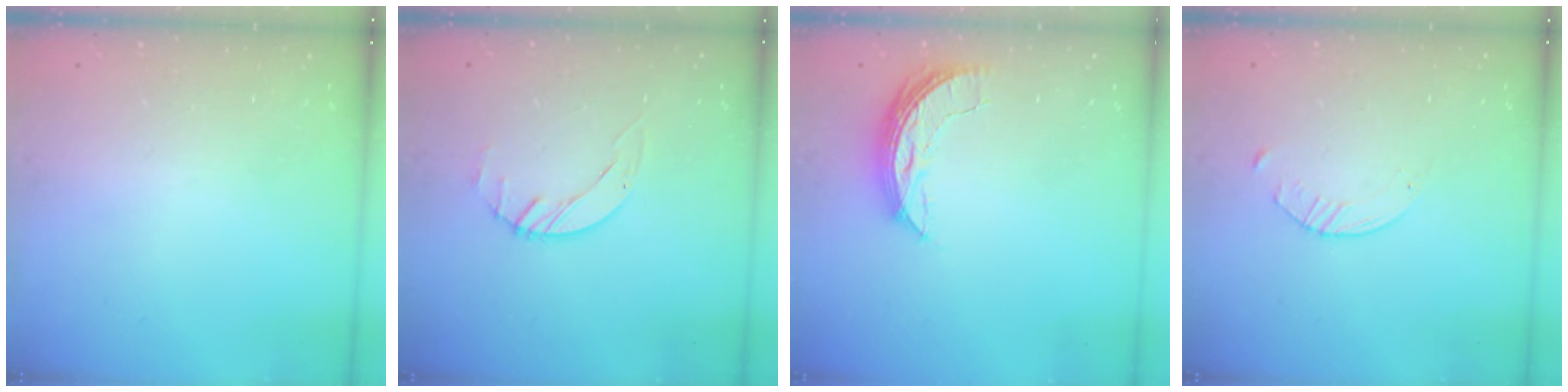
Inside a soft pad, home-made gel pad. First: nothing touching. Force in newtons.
{"total": 1.4, "press": 1.4, "slide": 0.2}
{"total": 6.7, "press": 6.7, "slide": 0.4}
{"total": 2.0, "press": 2.0, "slide": 0.3}